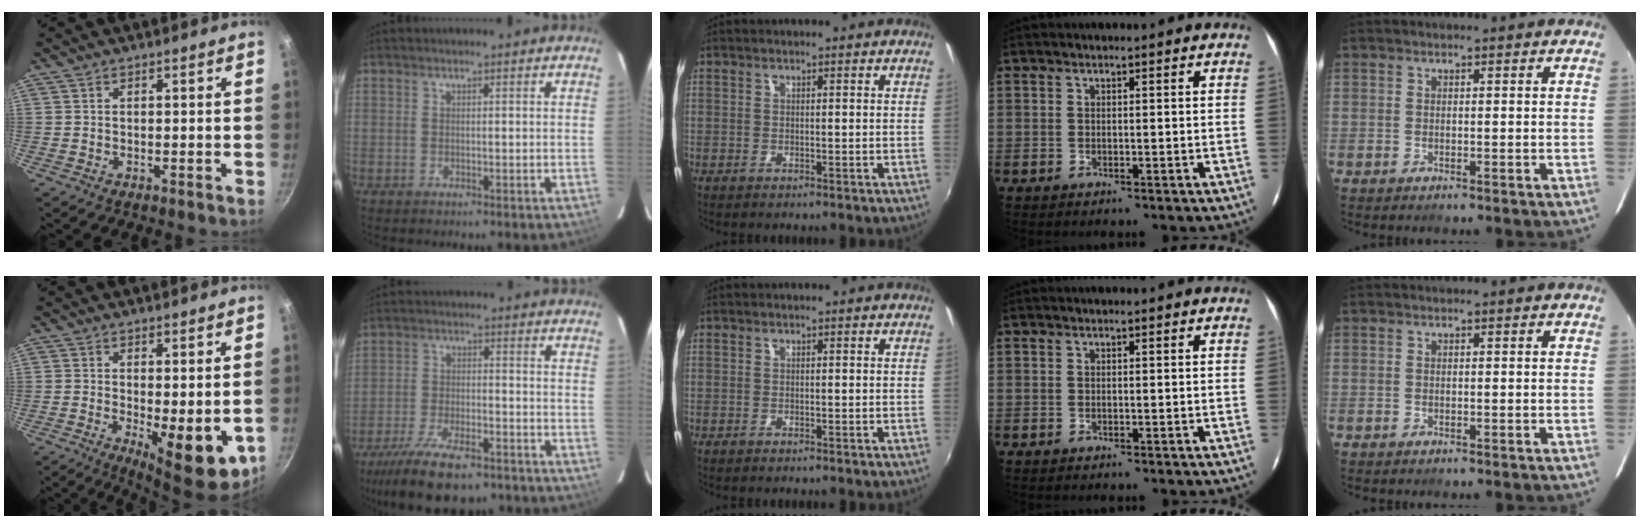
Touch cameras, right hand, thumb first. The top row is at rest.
{"thumb": {"total": 10.2, "force": [-1.6, 3.8, 9.4], "torque": [-0.110, -0.006, -0.008]}, "index": {"total": 16.4, "force": [-11.6, 6.3, 9.8], "torque": [-0.212, -0.032, -0.194]}}